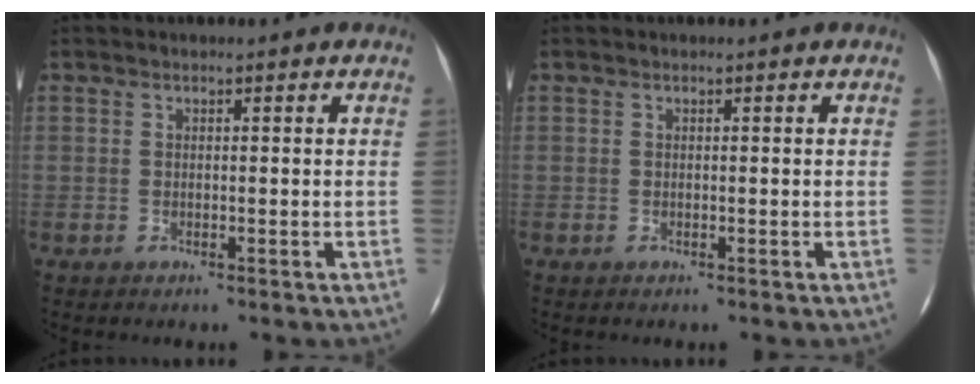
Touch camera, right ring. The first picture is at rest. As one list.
[{"total": 0.0}]